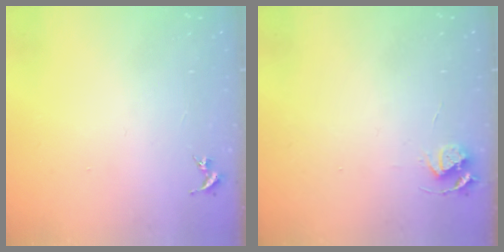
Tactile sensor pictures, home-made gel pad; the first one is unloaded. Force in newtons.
{"total": 6.3, "press": 6.3, "slide": 0.8}